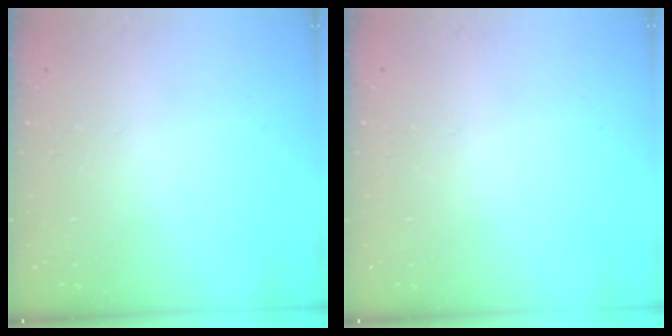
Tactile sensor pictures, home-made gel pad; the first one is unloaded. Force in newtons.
{"total": 0.0}